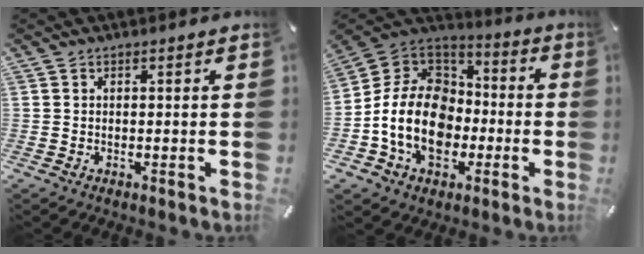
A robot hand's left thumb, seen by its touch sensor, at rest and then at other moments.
{"total": 17.5, "force": [-4.2, 13.6, 10.2], "torque": [-0.221, 0.022, -0.076]}